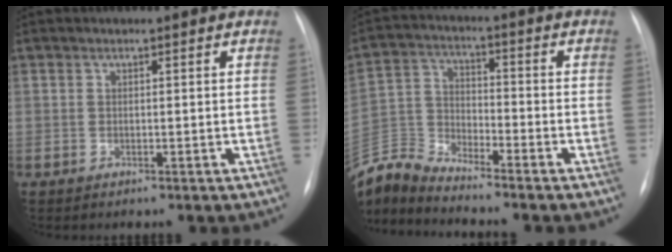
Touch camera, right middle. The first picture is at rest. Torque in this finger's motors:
{"motor_torque": [-0.03, -0.09, 0.00, 0.01]}